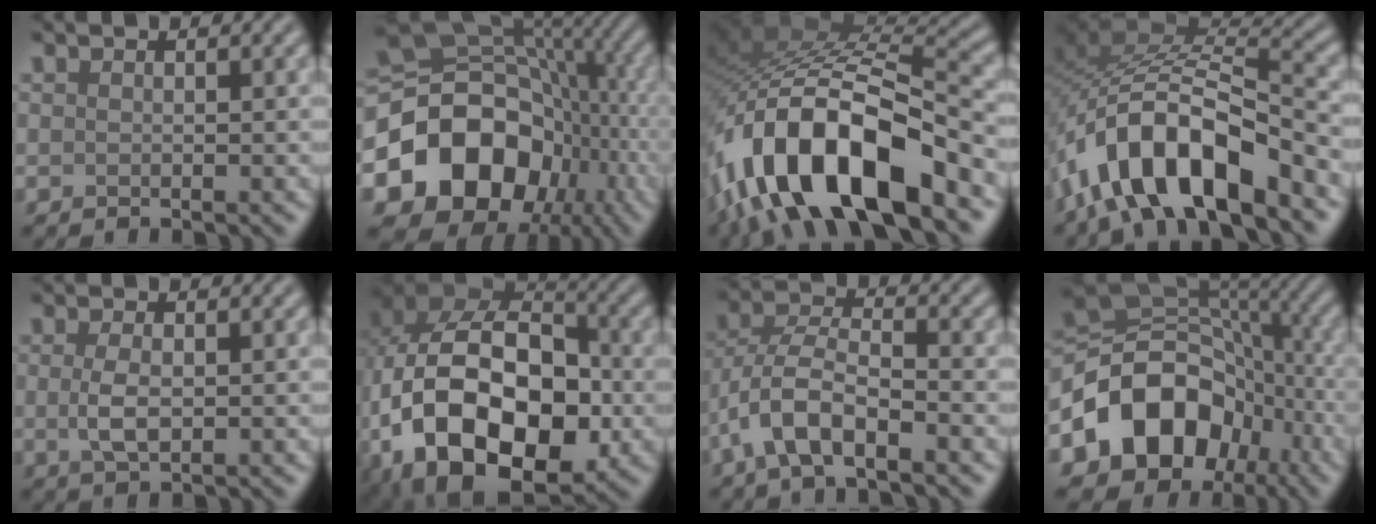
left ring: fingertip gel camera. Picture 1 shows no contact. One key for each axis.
{"total": 15.9, "fx": -4.4, "fy": 12.6, "fz": 8.5, "tx": -0.163, "ty": -0.016, "tz": -0.080}
{"total": 14.1, "fx": -7.7, "fy": 5.9, "fz": 10.2, "tx": -0.179, "ty": -0.002, "tz": -0.140}
{"total": 11.2, "fx": -6.4, "fy": 4.4, "fz": 8.0, "tx": -0.138, "ty": 0.010, "tz": -0.123}
{"total": 2.5, "fx": 0.0, "fy": 1.2, "fz": 2.2, "tx": -0.053, "ty": -0.005, "tz": 0.000}
{"total": 19.9, "fx": -5.2, "fy": 13.6, "fz": 13.6, "tx": -0.226, "ty": -0.008, "tz": -0.081}
{"total": 6.1, "fx": -3.0, "fy": 2.5, "fz": 4.7, "tx": -0.091, "ty": 0.004, "tz": -0.066}
{"total": 11.8, "fx": -4.5, "fy": 9.1, "fz": 6.0, "tx": -0.101, "ty": 0.009, "tz": -0.091}